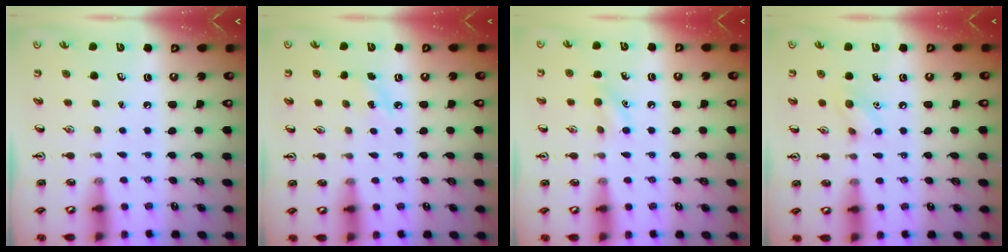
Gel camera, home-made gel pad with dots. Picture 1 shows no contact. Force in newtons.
{"total": 5.0, "press": 4.7, "slide": 1.5}
{"total": 7.4, "press": 7.0, "slide": 2.3}
{"total": 6.3, "press": 6.2, "slide": 0.9}